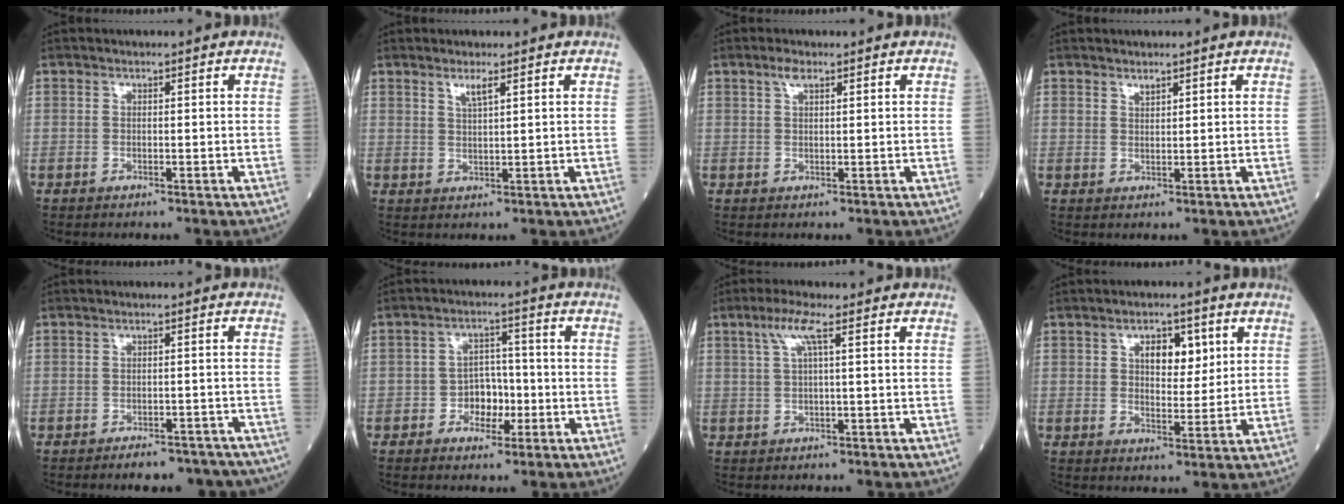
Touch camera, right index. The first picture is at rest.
{"total": 2.2, "force": [1.4, 0.1, 1.7], "torque": [-0.038, -0.001, 0.028]}
{"total": 1.8, "force": [1.2, 0.5, 1.3], "torque": [-0.028, 0.007, 0.022]}
{"total": 1.1, "force": [1.0, 0.3, 0.5], "torque": [-0.010, -0.002, 0.019]}
{"total": 8.2, "force": [-7.3, 2.8, 2.5], "torque": [-0.014, 0.009, -0.084]}
{"total": 5.0, "force": [-1.7, 3.4, 3.3], "torque": [-0.047, 0.013, -0.028]}
{"total": 3.6, "force": [1.3, -0.1, 3.3], "torque": [-0.074, 0.015, 0.029]}
{"total": 5.6, "force": [2.0, 3.0, 4.2], "torque": [-0.062, 0.007, 0.033]}